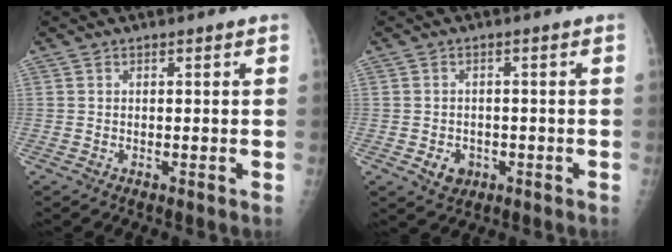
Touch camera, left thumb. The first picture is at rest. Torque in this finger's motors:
{"motor_torque": [-0.64, 0.13, 0.03, 0.12, 0.00]}